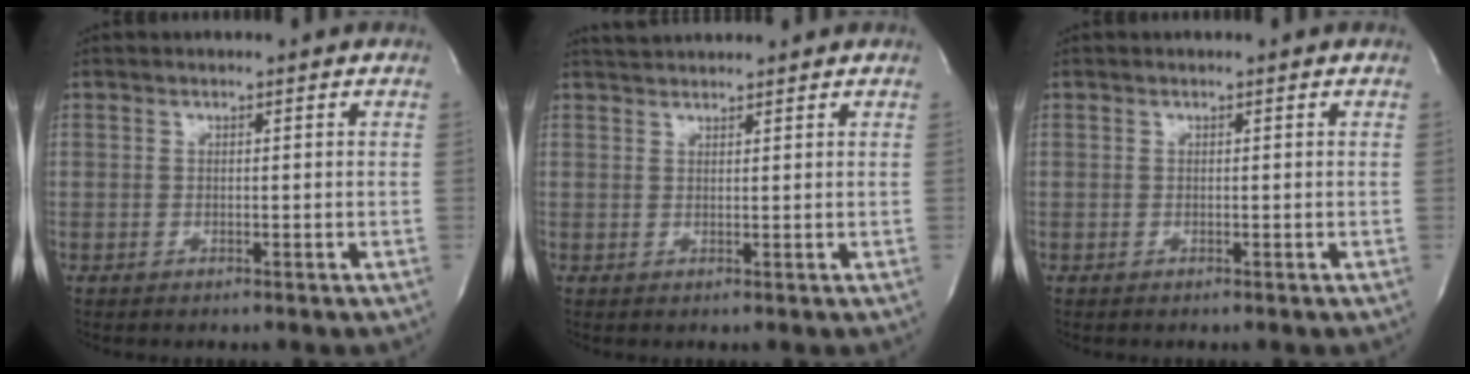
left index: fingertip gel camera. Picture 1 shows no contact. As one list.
[{"total": 3.3, "force": [3.2, 0.5, 0.7], "torque": [-0.014, 0.028, 0.056]}, {"total": 0.0}]